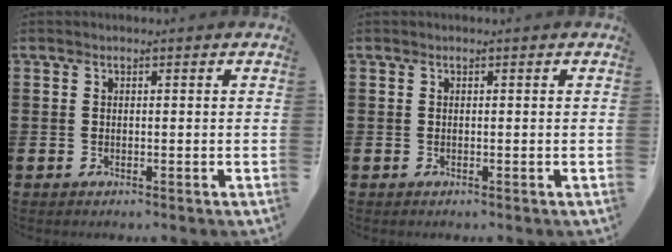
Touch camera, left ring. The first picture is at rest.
{"total": 0.0}